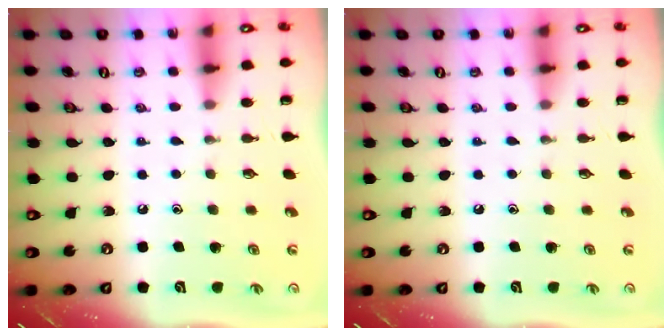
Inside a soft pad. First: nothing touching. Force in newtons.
{"total": 0.0}